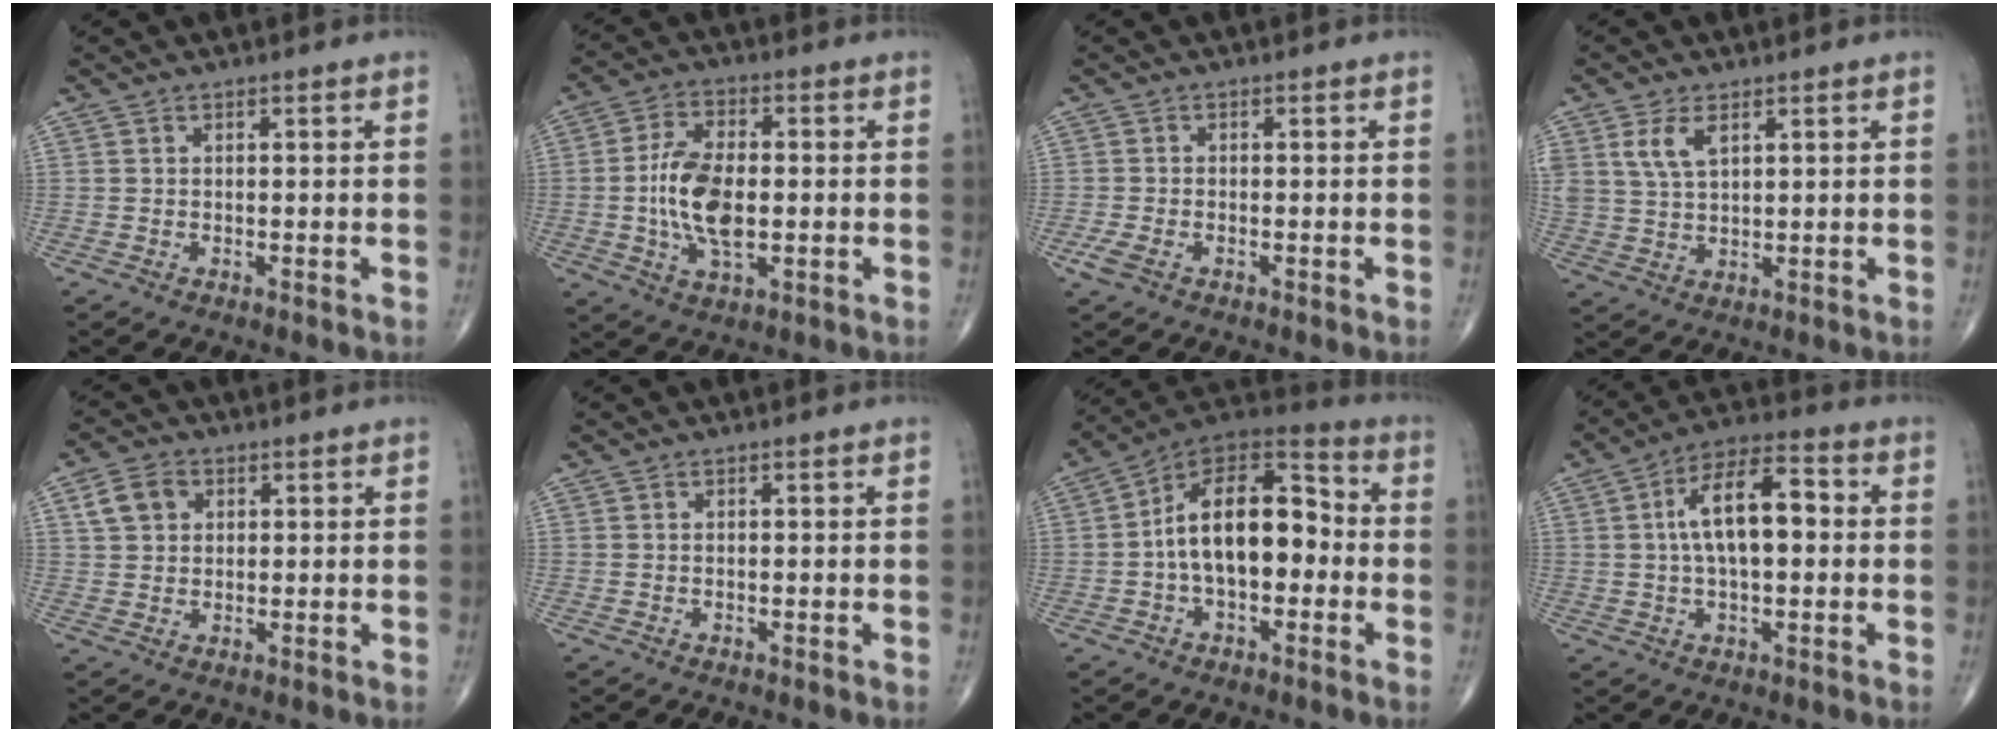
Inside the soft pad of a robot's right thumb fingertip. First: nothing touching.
{"total": 11.6, "force": [-0.9, 5.9, 9.9], "torque": [-0.187, 0.004, -0.017]}
{"total": 2.6, "force": [-1.2, 1.4, 1.8], "torque": [-0.048, -0.001, -0.025]}
{"total": 5.7, "force": [2.7, 2.9, 4.1], "torque": [-0.079, -0.008, 0.061]}
{"total": 5.5, "force": [1.9, 4.2, 2.9], "torque": [-0.041, 0.003, 0.033]}
{"total": 0.0}
{"total": 17.0, "force": [-1.1, 9.6, 14.1], "torque": [-0.207, 0.049, -0.032]}
{"total": 12.5, "force": [1.3, 5.8, 11.1], "torque": [-0.184, 0.026, 0.013]}